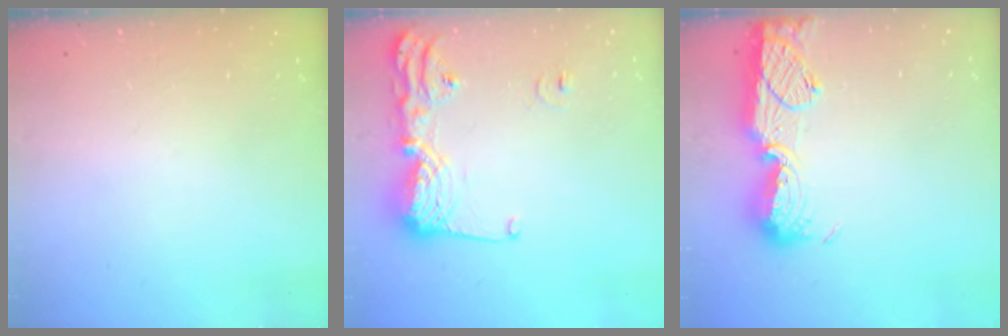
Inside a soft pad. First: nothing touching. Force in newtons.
{"total": 16.1, "press": 16.1, "slide": 1.2}
{"total": 12.9, "press": 12.8, "slide": 1.2}